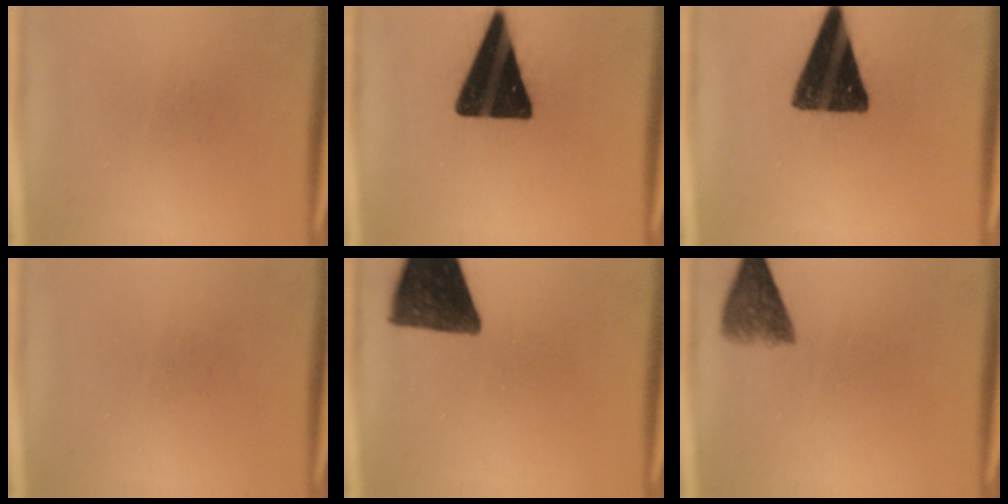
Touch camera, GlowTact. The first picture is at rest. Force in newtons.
{"total": 19.1}
{"total": 15.8}
{"total": 0.0}
{"total": 13.0}
{"total": 5.5}